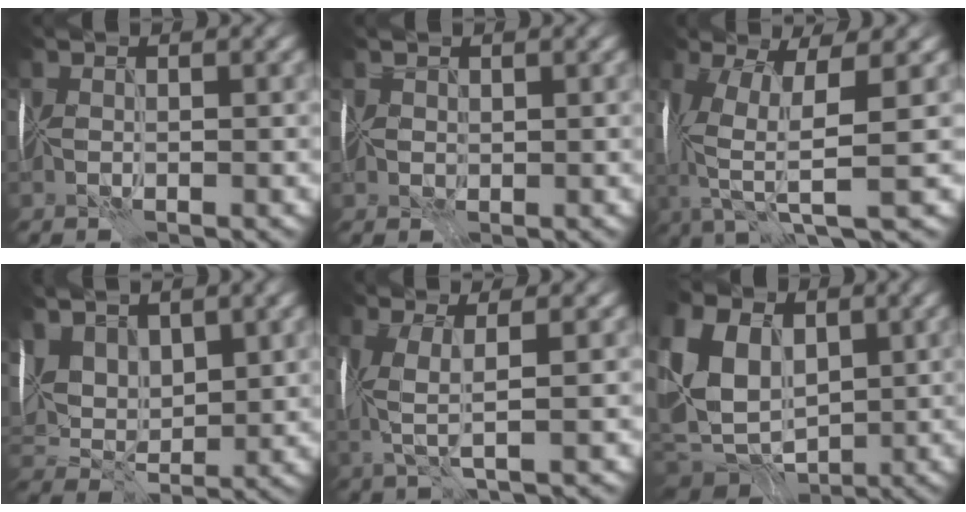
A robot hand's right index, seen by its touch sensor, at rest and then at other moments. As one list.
[{"total": 1.7, "force": [0.8, 1.4, 0.5], "torque": [-0.003, 0.011, 0.008]}, {"total": 7.3, "force": [0.0, 2.2, 7.0], "torque": [-0.160, -0.004, -0.001]}, {"total": 7.7, "force": [4.6, 4.2, 4.5], "torque": [-0.113, 0.011, 0.087]}, {"total": 3.3, "force": [0.6, 0.4, 3.2], "torque": [-0.082, 0.006, 0.008]}, {"total": 10.8, "force": [0.7, 8.2, 7.1], "torque": [-0.162, 0.003, 0.024]}]